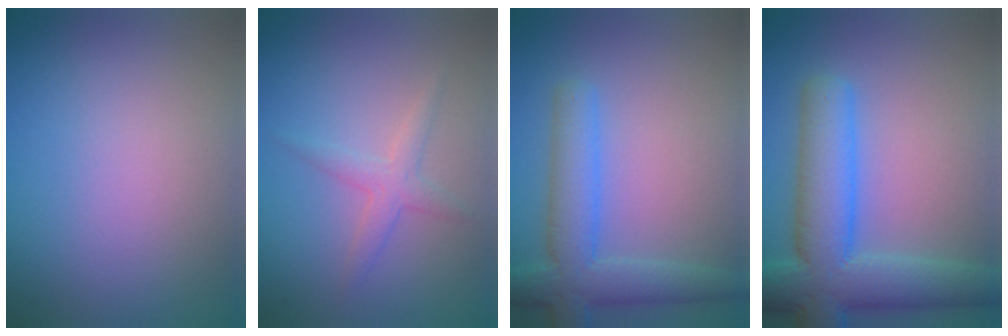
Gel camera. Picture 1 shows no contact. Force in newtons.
{"total": 1.9, "press": 1.9, "slide": 0.0}
{"total": 5.4, "press": 5.4, "slide": 0.2}
{"total": 9.0, "press": 9.0, "slide": 0.3}